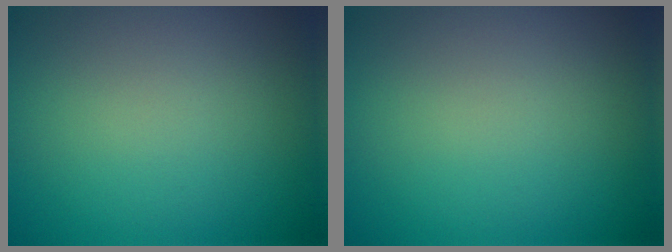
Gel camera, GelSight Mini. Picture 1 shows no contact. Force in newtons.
{"total": 0.0}